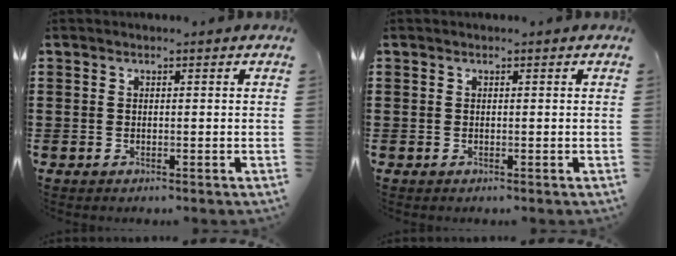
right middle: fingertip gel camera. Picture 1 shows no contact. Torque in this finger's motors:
{"motor_torque": [0.11, -0.08, 0.00, -0.01]}